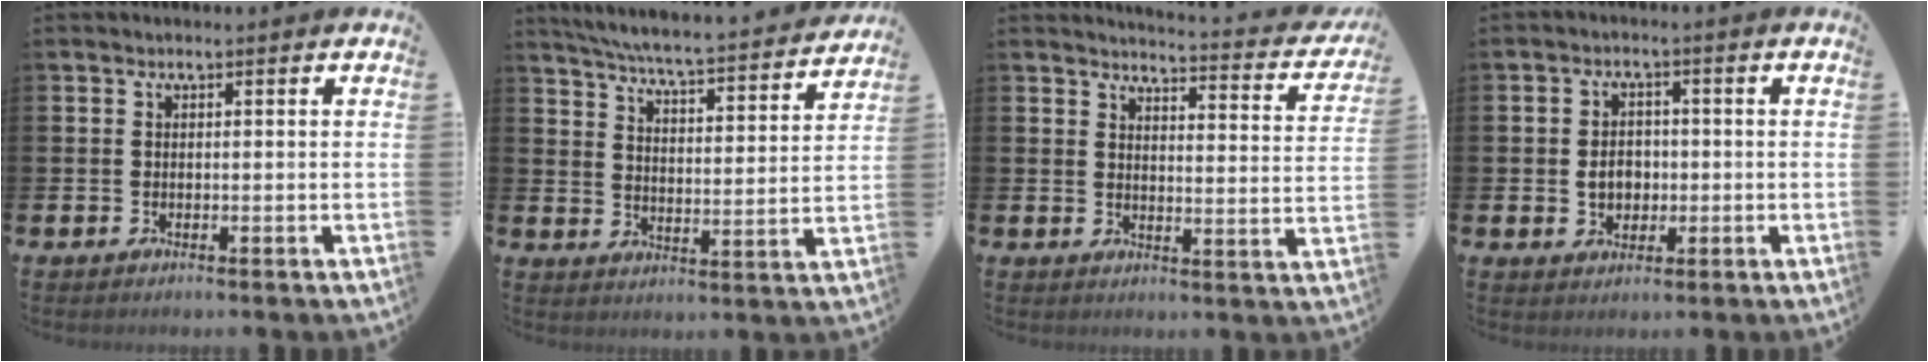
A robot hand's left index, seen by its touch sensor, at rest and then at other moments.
{"total": 6.2, "force": [5.9, 0.0, 1.7], "torque": [-0.055, -0.050, 0.098]}
{"total": 3.6, "force": [3.5, 0.2, 0.7], "torque": [-0.009, -0.039, 0.051]}
{"total": 3.6, "force": [-0.4, 2.9, 2.1], "torque": [-0.019, -0.002, -0.017]}